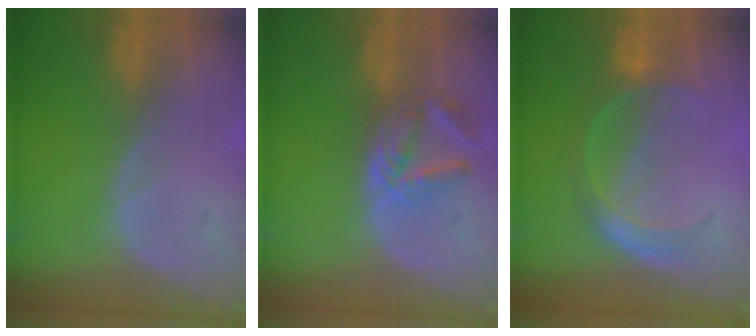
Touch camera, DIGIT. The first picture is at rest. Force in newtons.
{"total": 5.7, "press": 5.3, "slide": 2.3}
{"total": 4.8, "press": 4.6, "slide": 1.3}